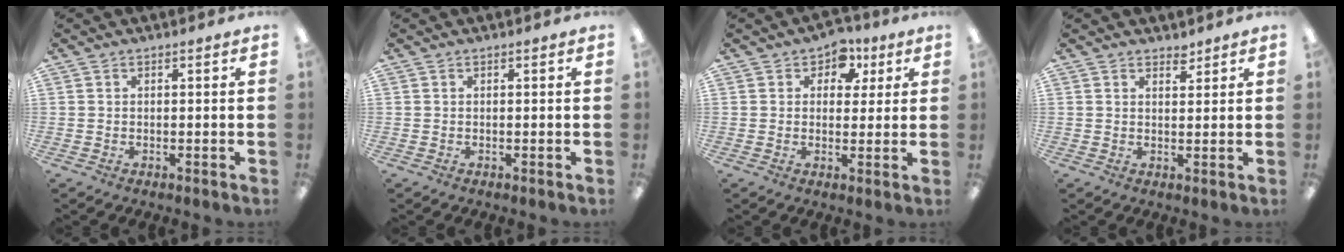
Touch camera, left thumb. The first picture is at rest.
{"total": 0.0}
{"total": 6.0, "force": [2.8, 4.5, 2.6], "torque": [-0.026, -0.008, 0.044]}
{"total": 2.1, "force": [1.8, 0.8, 0.5], "torque": [0.005, -0.011, 0.030]}